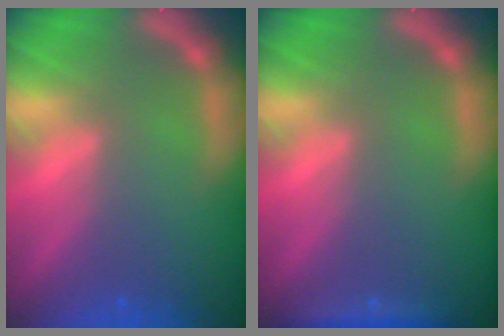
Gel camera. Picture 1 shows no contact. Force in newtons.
{"total": 1.9}